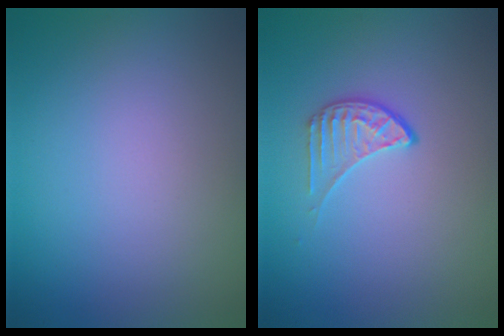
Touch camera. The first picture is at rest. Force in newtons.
{"total": 1.9, "press": 1.3, "slide": 1.3}